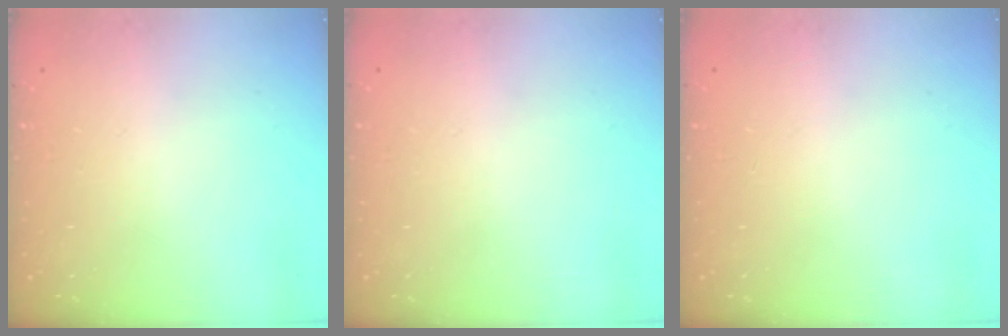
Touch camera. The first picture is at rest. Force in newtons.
{"total": 0.0}
{"total": 0.0}